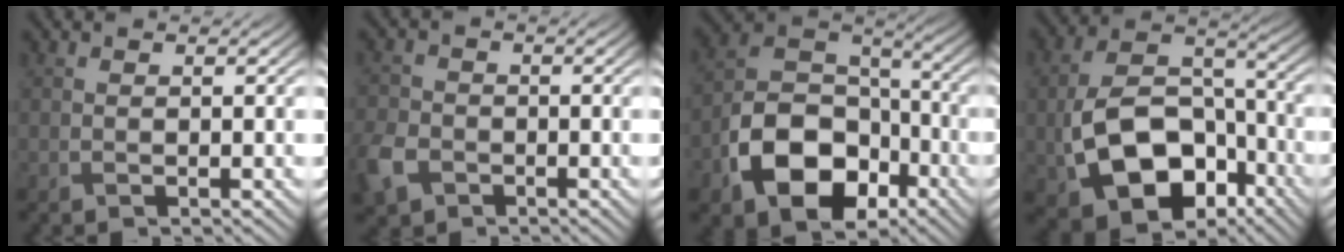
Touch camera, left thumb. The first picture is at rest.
{"total": 5.3, "force": [-2.7, 3.8, 2.5], "torque": [-0.074, -0.010, -0.063]}
{"total": 12.8, "force": [-5.7, 8.5, 7.8], "torque": [-0.163, -0.022, -0.115]}
{"total": 14.0, "force": [-4.8, 9.2, 9.4], "torque": [-0.196, -0.030, -0.082]}